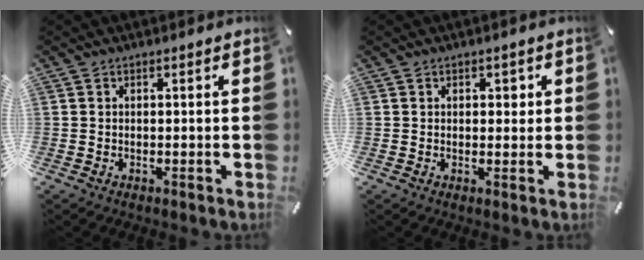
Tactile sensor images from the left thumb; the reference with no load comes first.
{"total": 1.7, "force": [0.6, 1.3, 0.9], "torque": [-0.003, 0.000, 0.004]}